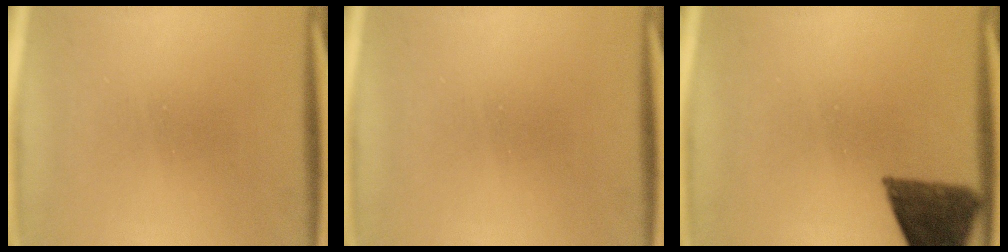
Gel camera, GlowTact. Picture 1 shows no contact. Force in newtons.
{"total": 0.0}
{"total": 9.0}